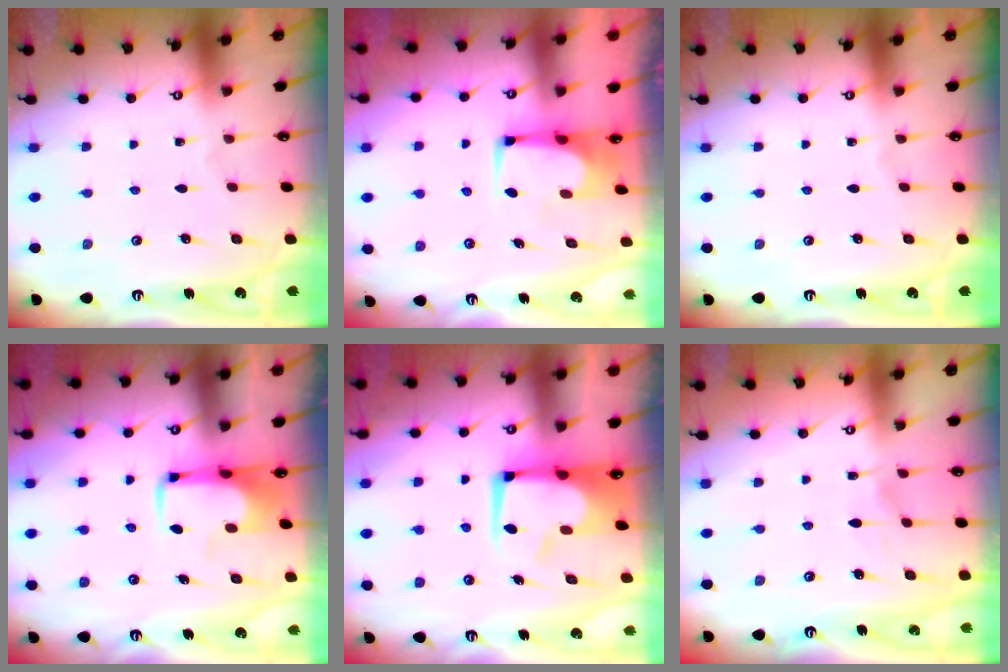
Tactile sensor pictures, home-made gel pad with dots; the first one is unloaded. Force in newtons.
{"total": 0.8, "press": 0.7, "slide": 0.1}
{"total": 0.0}
{"total": 5.5, "press": 5.3, "slide": 1.3}
{"total": 3.4, "press": 3.2, "slide": 1.2}
{"total": 3.2, "press": 3.2, "slide": 0.4}